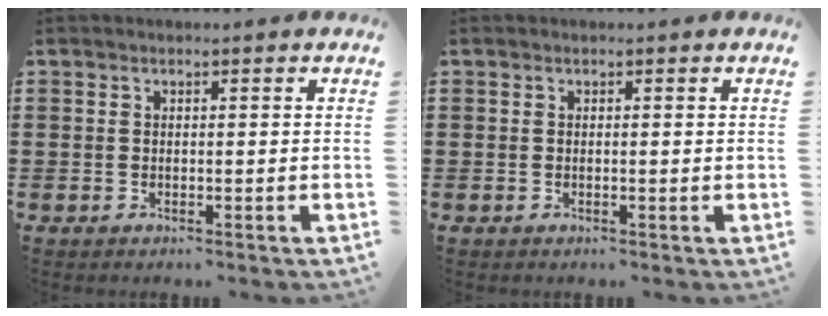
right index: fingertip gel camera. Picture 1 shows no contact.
{"total": 0.0}